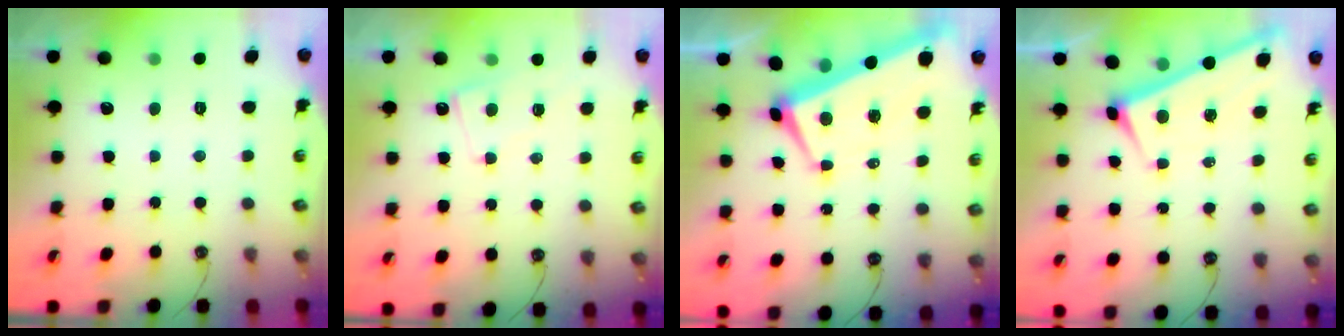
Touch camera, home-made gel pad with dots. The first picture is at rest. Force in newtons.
{"total": 1.6, "press": 1.5, "slide": 0.5}
{"total": 2.2, "press": 1.9, "slide": 1.1}
{"total": 1.8, "press": 1.8, "slide": 0.1}